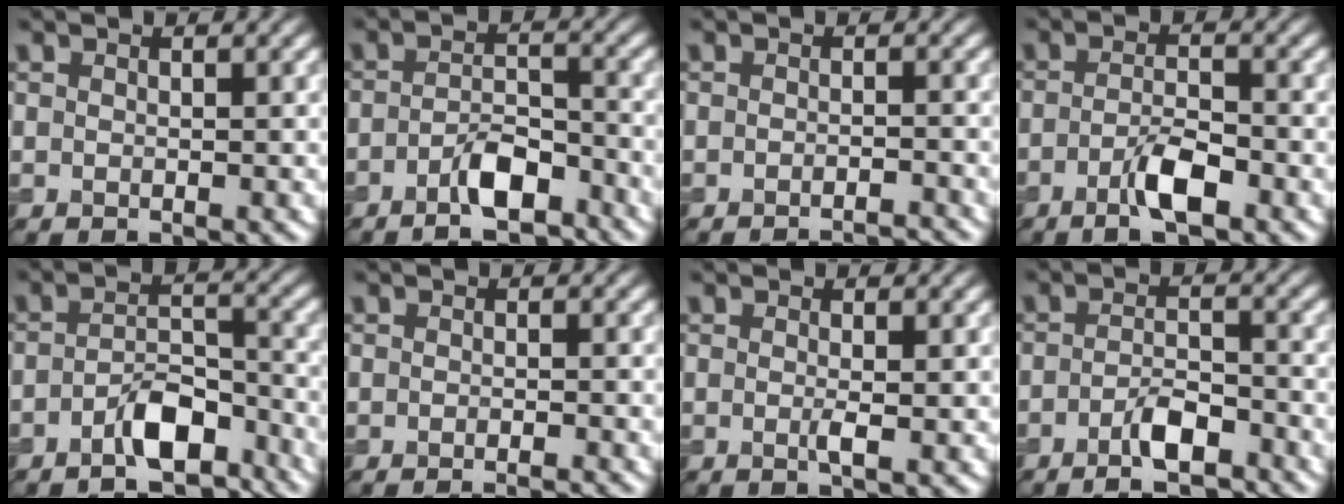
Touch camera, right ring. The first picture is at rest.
{"total": 4.5, "force": [-3.0, 1.4, 3.0], "torque": [-0.052, 0.002, -0.056]}
{"total": 2.4, "force": [-2.1, 0.2, 1.1], "torque": [-0.009, 0.004, -0.032]}
{"total": 3.5, "force": [-1.8, 0.9, 2.9], "torque": [-0.057, 0.002, -0.036]}
{"total": 5.1, "force": [-3.4, 1.9, 3.2], "torque": [-0.050, 0.004, -0.062]}
{"total": 2.2, "force": [-1.5, 0.4, 1.6], "torque": [-0.011, -0.001, -0.026]}
{"total": 1.4, "force": [-0.1, 0.2, 1.3], "torque": [-0.027, -0.004, -0.004]}
{"total": 3.9, "force": [-2.6, 1.0, 2.7], "torque": [-0.051, 0.001, -0.051]}